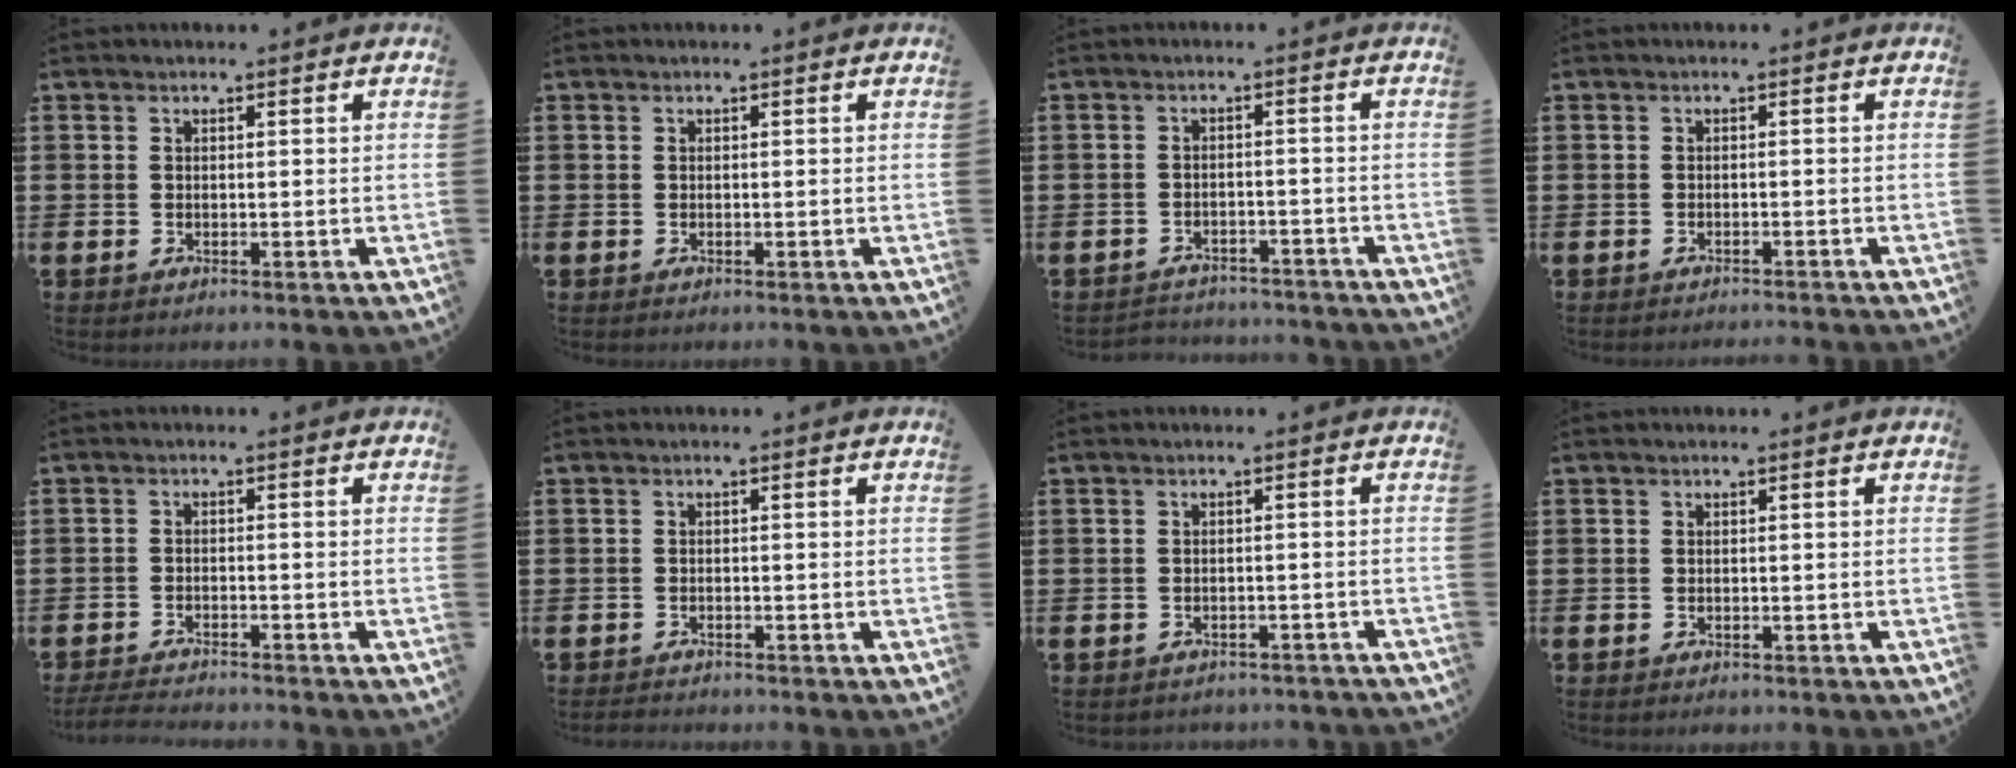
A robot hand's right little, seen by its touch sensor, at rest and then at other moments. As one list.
[{"total": 0.0}, {"total": 2.3, "force": [-2.3, 0.1, -0.3], "torque": [-0.002, 0.002, -0.051]}, {"total": 0.8, "force": [-0.8, -0.2, 0.0], "torque": [0.001, 0.001, -0.017]}, {"total": 2.5, "force": [-2.5, 0.0, 0.5], "torque": [-0.007, 0.002, -0.050]}, {"total": 0.9, "force": [-0.9, 0.0, 0.0], "torque": [-0.002, -0.001, -0.019]}, {"total": 1.1, "force": [-1.1, 0.1, 0.0], "torque": [-0.004, 0.001, -0.023]}, {"total": 0.0}]